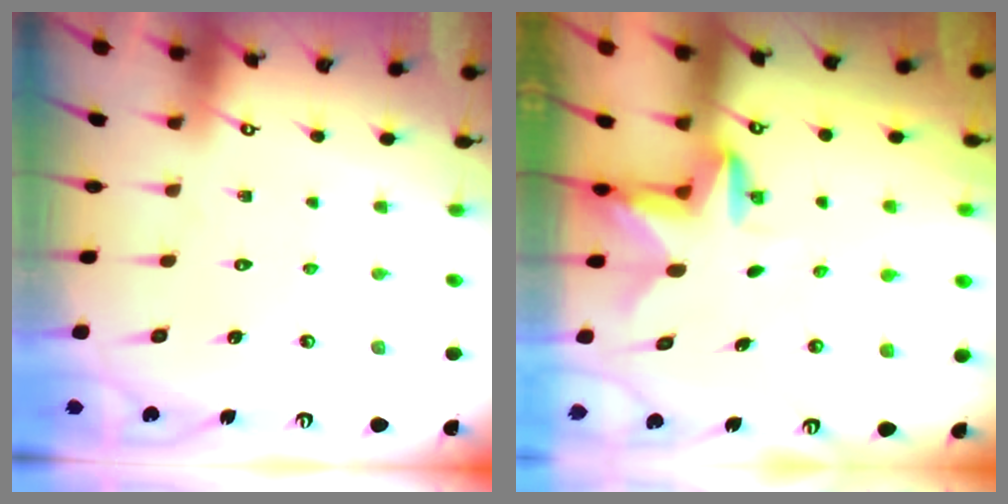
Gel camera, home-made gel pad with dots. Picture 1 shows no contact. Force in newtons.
{"total": 2.9, "press": 2.8, "slide": 0.6}